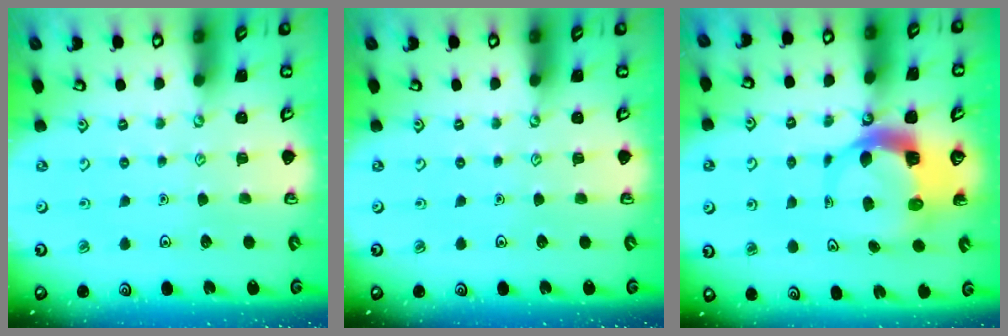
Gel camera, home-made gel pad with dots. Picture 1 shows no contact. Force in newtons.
{"total": 0.0}
{"total": 7.2, "press": 7.2, "slide": 1.0}